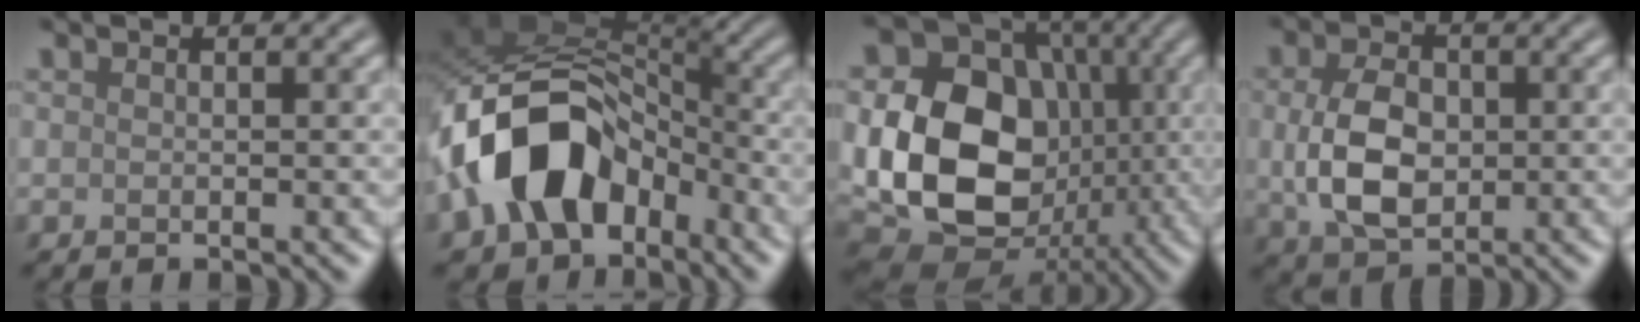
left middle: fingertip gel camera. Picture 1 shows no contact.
{"total": 12.6, "force": [-4.6, 8.5, 8.1], "torque": [-0.152, 0.017, -0.098]}
{"total": 18.2, "force": [-1.0, 15.1, 10.1], "torque": [-0.196, -0.013, -0.031]}
{"total": 6.2, "force": [-0.1, 4.2, 4.6], "torque": [-0.101, -0.003, 0.000]}